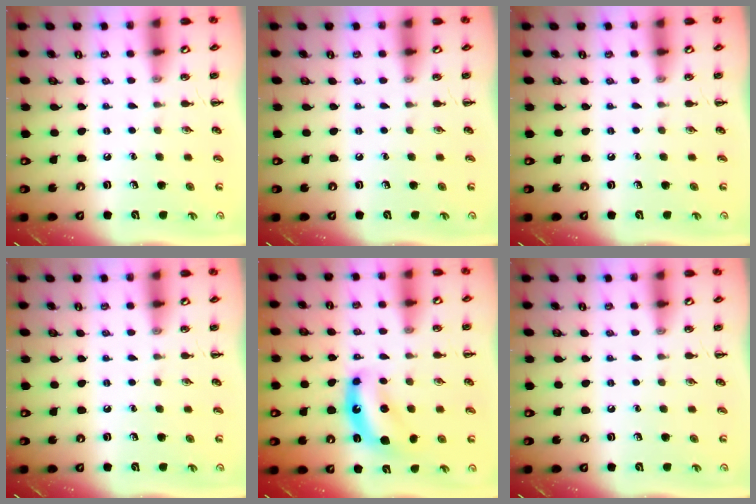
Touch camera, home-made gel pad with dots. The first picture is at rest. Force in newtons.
{"total": 0.0}
{"total": 0.0}
{"total": 0.0}
{"total": 7.8, "press": 7.7, "slide": 1.4}
{"total": 0.0}